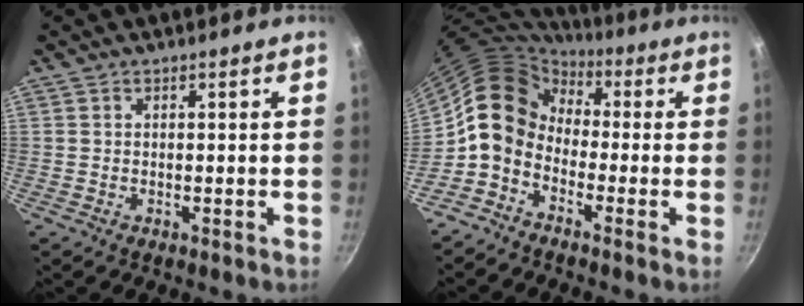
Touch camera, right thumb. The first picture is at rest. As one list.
[{"total": 10.5, "force": [-1.7, 8.4, 6.1], "torque": [-0.084, 0.043, -0.056]}]